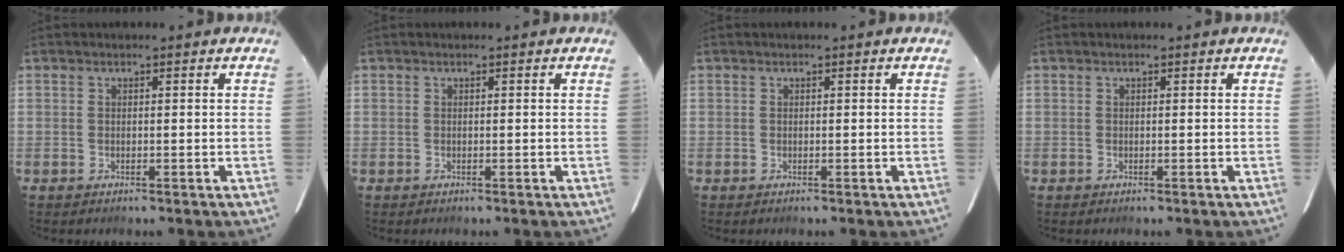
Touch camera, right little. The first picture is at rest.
{"total": 0.0}
{"total": 0.0}
{"total": 0.0}